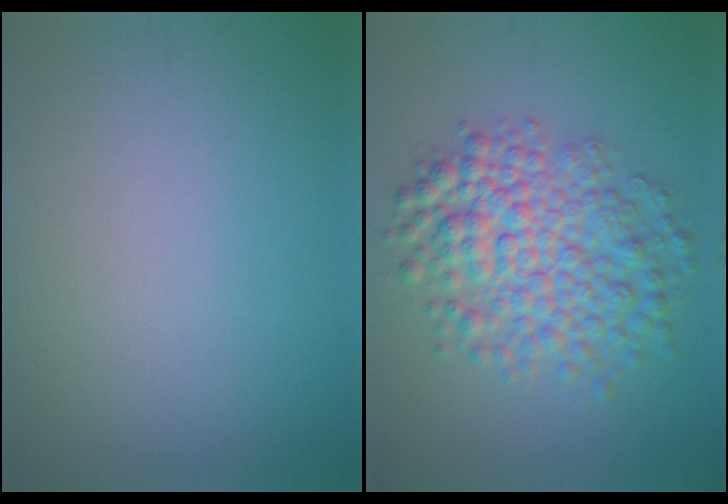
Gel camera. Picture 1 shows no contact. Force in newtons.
{"total": 7.0, "press": 7.0, "slide": 0.2}